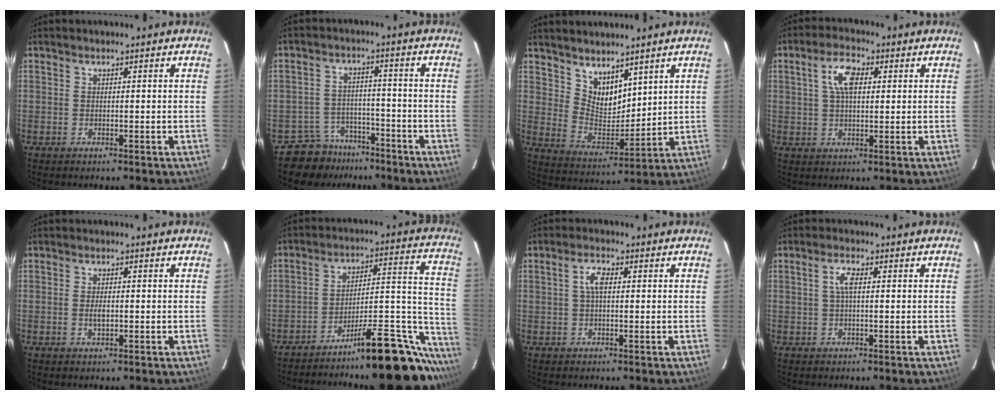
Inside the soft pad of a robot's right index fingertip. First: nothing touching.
{"total": 7.7, "force": [-6.0, 4.8, 0.0], "torque": [-0.013, 0.028, -0.091]}
{"total": 8.6, "force": [6.2, 4.6, 3.6], "torque": [-0.056, -0.002, 0.129]}
{"total": 6.3, "force": [1.8, 3.1, 5.2], "torque": [-0.097, 0.016, 0.033]}
{"total": 2.2, "force": [-0.4, 1.0, 1.9], "torque": [-0.035, -0.001, -0.006]}
{"total": 22.2, "force": [-19.3, 3.0, 10.5], "torque": [-0.102, 0.030, -0.282]}
{"total": 3.1, "force": [0.4, 1.3, 2.8], "torque": [-0.056, 0.009, 0.008]}
{"total": 2.7, "force": [0.4, 0.8, 2.6], "torque": [-0.054, 0.007, 0.006]}